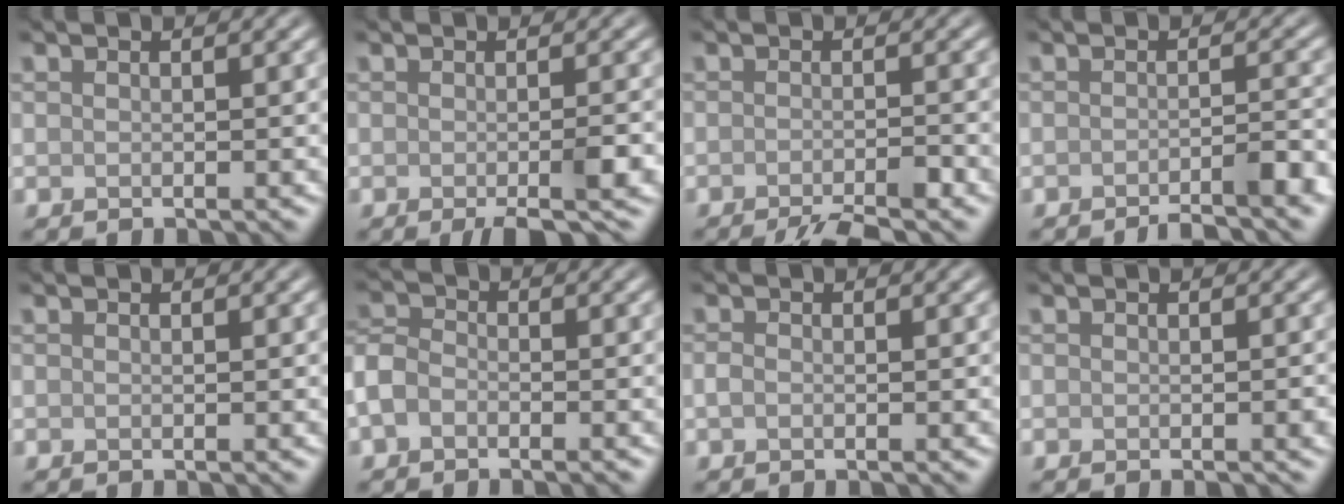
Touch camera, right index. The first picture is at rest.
{"total": 3.3, "force": [-1.5, 0.5, 2.9], "torque": [-0.044, -0.004, -0.025]}
{"total": 4.3, "force": [-3.2, 0.6, 2.8], "torque": [-0.036, 0.000, -0.055]}
{"total": 3.5, "force": [-2.6, 0.5, 2.3], "torque": [-0.022, 0.008, -0.045]}
{"total": 0.0}
{"total": 3.4, "force": [-2.0, 2.1, 1.8], "torque": [-0.037, 0.007, -0.051]}
{"total": 0.7, "force": [-0.3, 0.4, 0.5], "torque": [-0.011, 0.000, -0.007]}
{"total": 1.2, "force": [-0.5, 0.4, 1.0], "torque": [-0.012, -0.003, -0.004]}